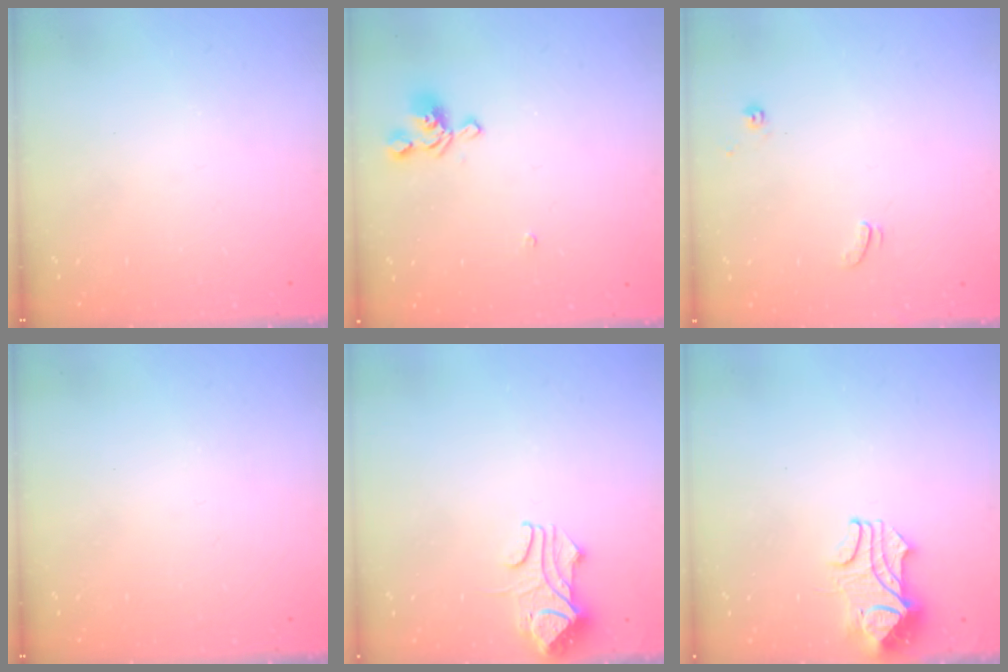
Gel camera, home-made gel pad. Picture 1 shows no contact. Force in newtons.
{"total": 3.6, "press": 3.6, "slide": 0.3}
{"total": 1.4, "press": 1.4, "slide": 0.3}
{"total": 0.0}
{"total": 3.1, "press": 3.1, "slide": 0.5}
{"total": 2.3, "press": 2.2, "slide": 0.9}